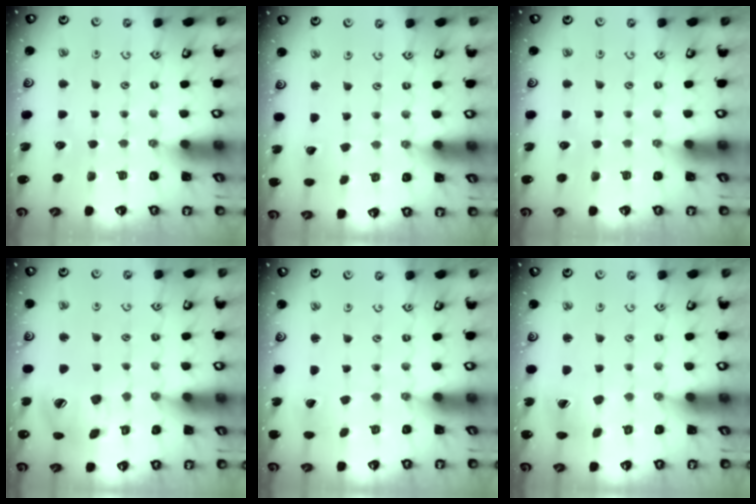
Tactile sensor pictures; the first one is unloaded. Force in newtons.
{"total": 2.3, "press": 2.3, "slide": 0.1}
{"total": 0.0}
{"total": 15.0, "press": 14.9, "slide": 2.1}
{"total": 0.9, "press": 0.9, "slide": 0.1}
{"total": 7.5, "press": 7.5, "slide": 0.6}